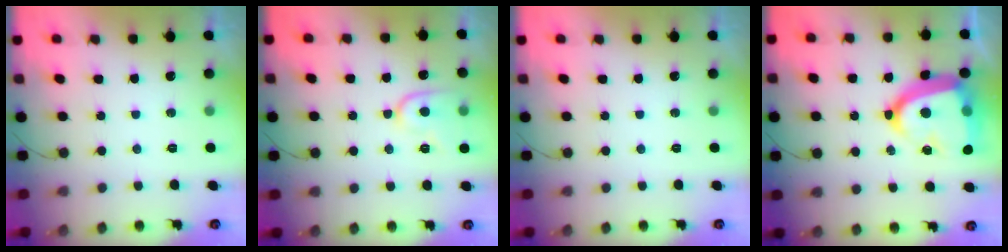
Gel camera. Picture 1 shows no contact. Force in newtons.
{"total": 9.8, "press": 9.8, "slide": 0.8}
{"total": 0.0}
{"total": 21.2, "press": 21.1, "slide": 2.0}